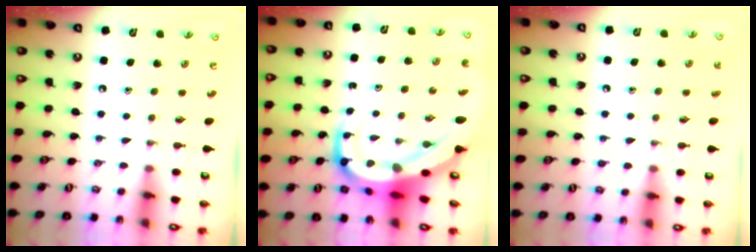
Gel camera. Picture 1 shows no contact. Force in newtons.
{"total": 14.7, "press": 14.6, "slide": 1.5}
{"total": 3.1, "press": 3.1, "slide": 0.3}